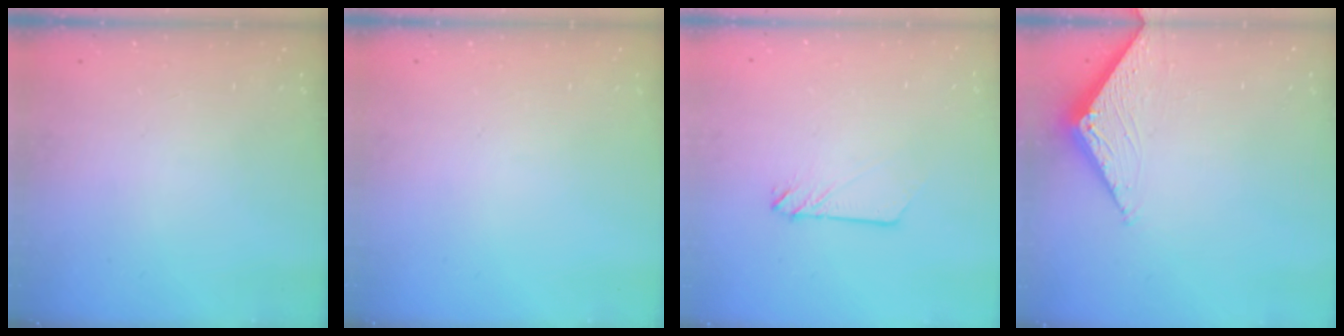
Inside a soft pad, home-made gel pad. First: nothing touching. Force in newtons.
{"total": 0.0}
{"total": 2.4, "press": 2.4, "slide": 0.2}
{"total": 2.8, "press": 2.8, "slide": 0.3}